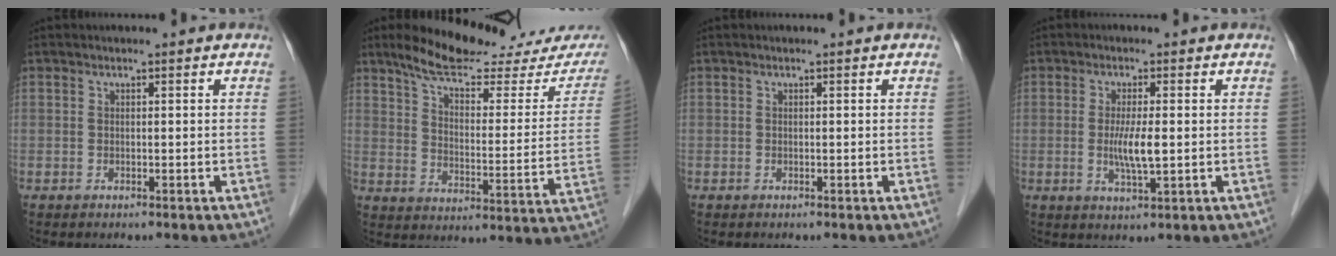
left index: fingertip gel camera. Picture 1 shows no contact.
{"total": 22.0, "force": [19.1, 4.8, 9.8], "torque": [-0.131, -0.019, 0.247]}
{"total": 0.0}
{"total": 4.4, "force": [-0.2, 0.5, 4.4], "torque": [-0.089, -0.008, -0.002]}